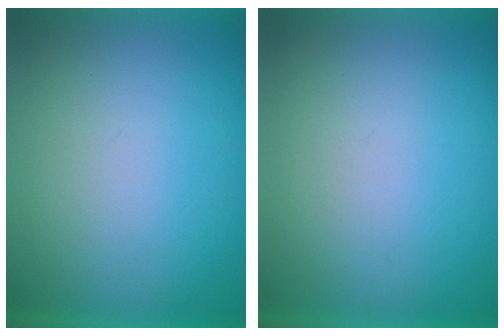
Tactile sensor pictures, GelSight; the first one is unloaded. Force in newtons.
{"total": 1.2}